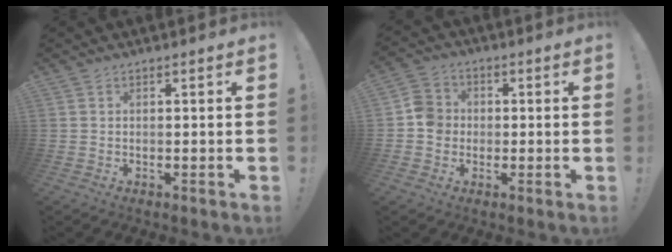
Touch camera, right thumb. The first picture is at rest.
{"total": 7.3, "force": [-1.1, 6.6, 2.9], "torque": [-0.040, 0.022, -0.018]}